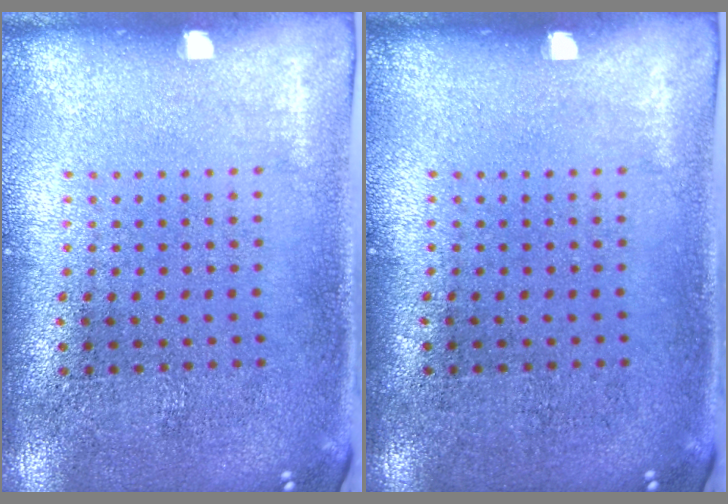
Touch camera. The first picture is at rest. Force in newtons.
{"total": 0.0}